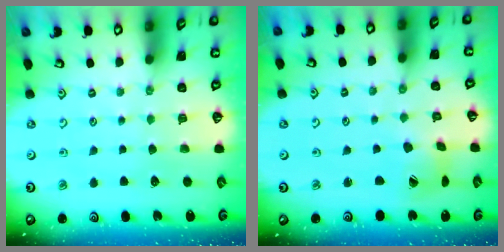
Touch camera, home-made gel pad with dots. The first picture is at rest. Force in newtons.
{"total": 6.8, "press": 6.7, "slide": 0.5}